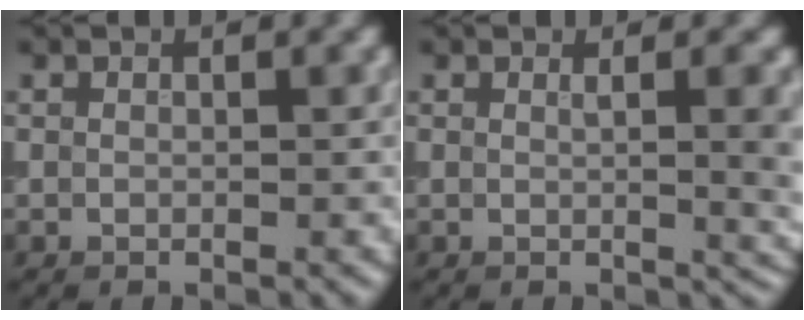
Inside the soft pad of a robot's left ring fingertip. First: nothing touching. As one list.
[{"total": 4.0, "force": [0.5, 1.4, 3.7], "torque": [-0.029, 0.002, 0.009]}]